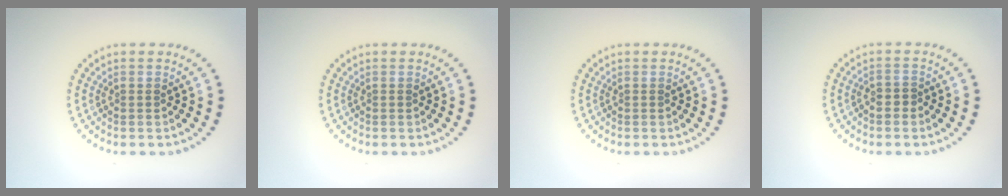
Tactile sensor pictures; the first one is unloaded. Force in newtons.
{"total": 0.0}
{"total": 0.0}
{"total": 0.8, "press": 0.7, "slide": 0.5}